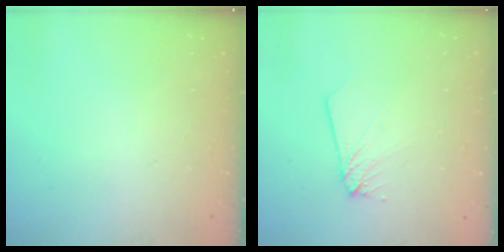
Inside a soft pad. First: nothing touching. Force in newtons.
{"total": 3.5, "press": 3.4, "slide": 0.3}